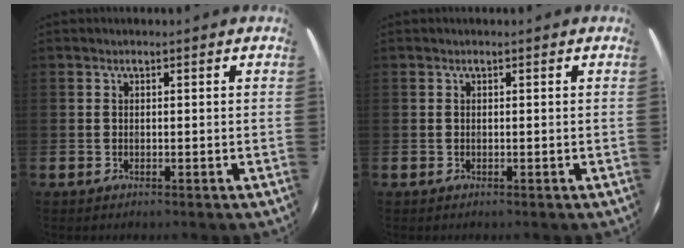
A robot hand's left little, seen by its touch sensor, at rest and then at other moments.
{"total": 0.0}